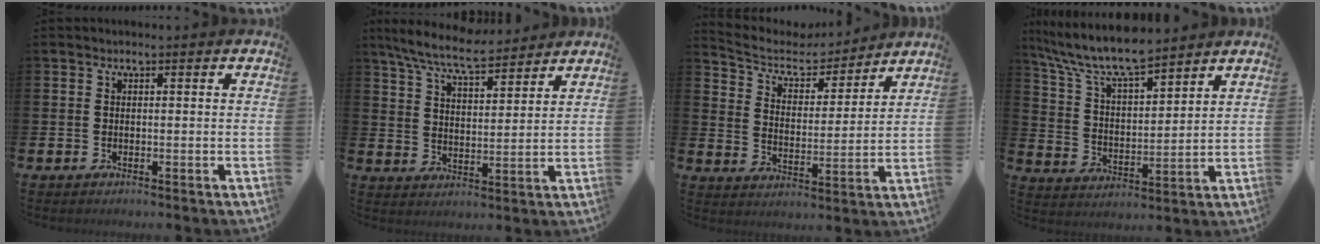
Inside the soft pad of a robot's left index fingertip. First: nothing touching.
{"total": 7.9, "force": [7.2, 1.1, 2.9], "torque": [-0.086, -0.032, 0.130]}
{"total": 6.1, "force": [5.5, 2.2, 1.2], "torque": [-0.063, -0.047, 0.092]}
{"total": 8.5, "force": [7.7, 1.4, 3.4], "torque": [-0.098, -0.040, 0.137]}